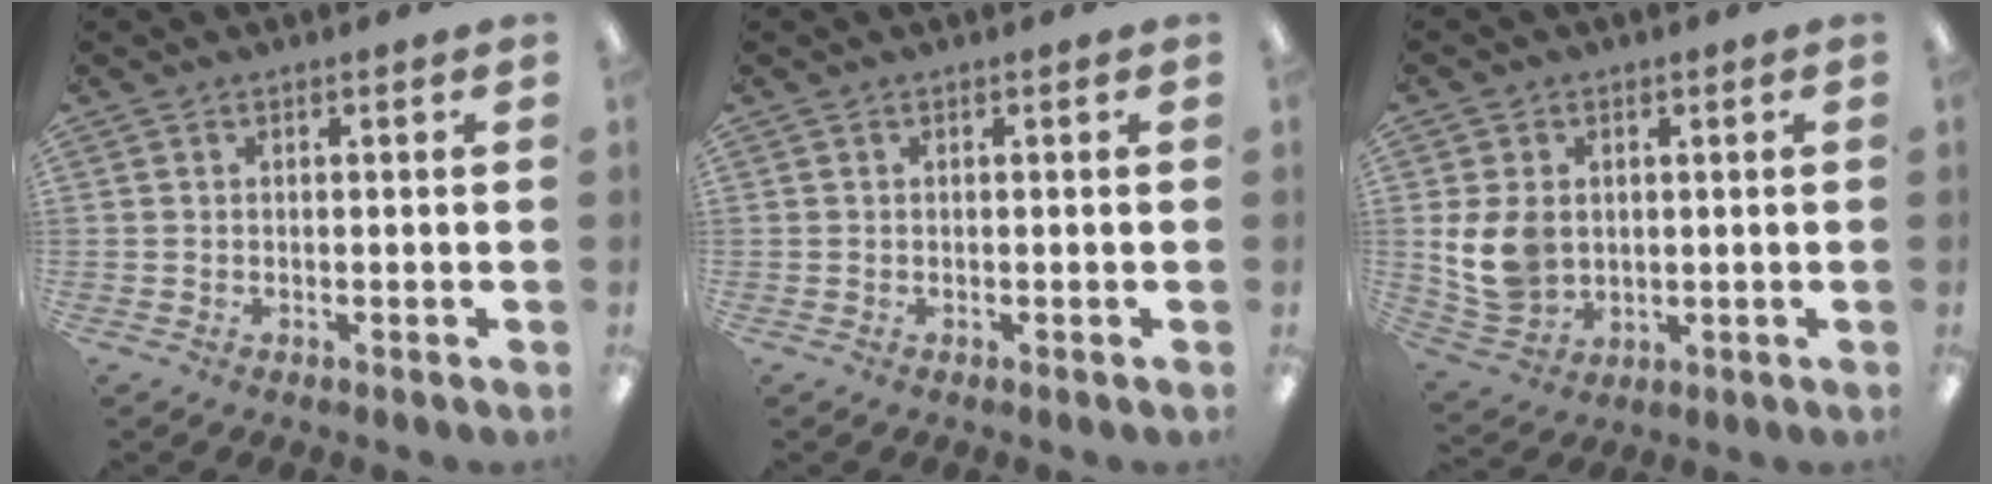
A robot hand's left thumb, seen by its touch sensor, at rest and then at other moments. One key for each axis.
{"total": 0.0}
{"total": 10.2, "fx": 1.1, "fy": 8.1, "fz": 6.0, "tx": -0.138, "ty": 0.007, "tz": 0.022}